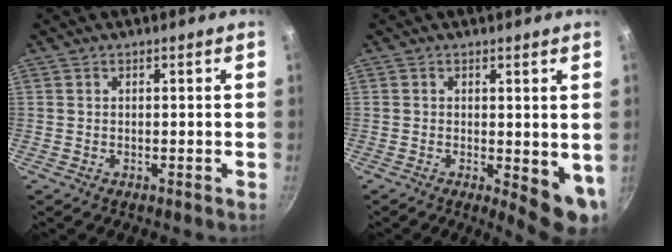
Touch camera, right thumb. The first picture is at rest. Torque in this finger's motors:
{"motor_torque": [-0.05, 0.51, 0.81, -0.10, 0.05]}